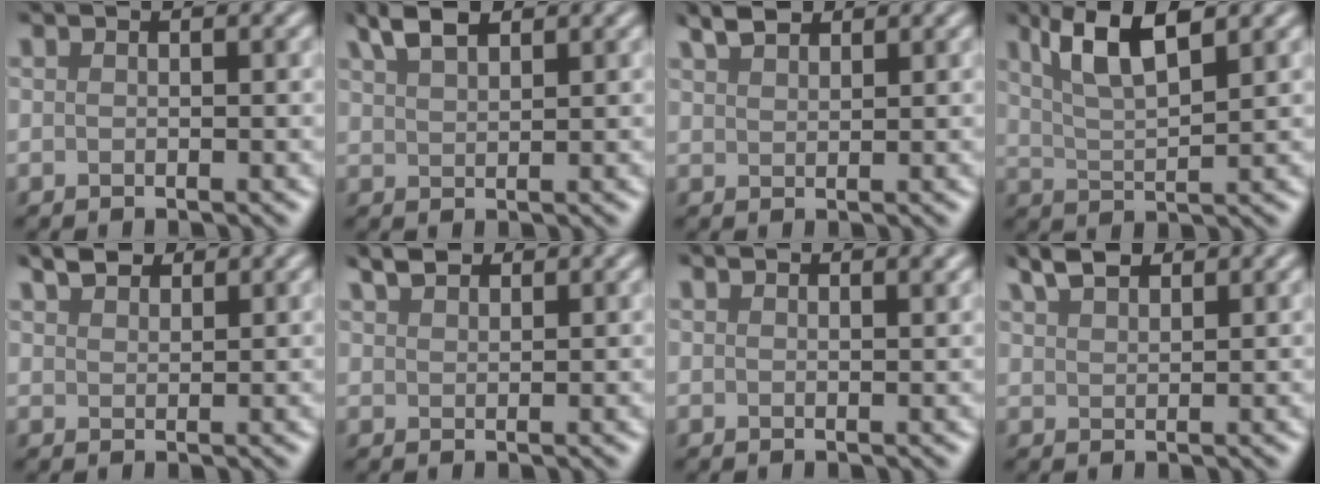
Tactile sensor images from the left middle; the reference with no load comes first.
{"total": 3.2, "force": [2.4, 1.0, 1.8], "torque": [-0.038, 0.008, 0.051]}
{"total": 2.4, "force": [2.1, 0.7, 1.0], "torque": [-0.019, 0.007, 0.046]}
{"total": 5.4, "force": [3.0, 1.5, 4.3], "torque": [-0.081, 0.003, 0.057]}
{"total": 2.0, "force": [1.8, 0.7, 0.6], "torque": [-0.012, 0.006, 0.042]}
{"total": 2.0, "force": [1.7, 0.7, 0.7], "torque": [-0.014, 0.006, 0.041]}
{"total": 1.5, "force": [1.2, 0.4, 0.7], "torque": [0.003, 0.002, 0.007]}
{"total": 2.9, "force": [2.4, 0.9, 1.4], "torque": [-0.027, 0.010, 0.050]}